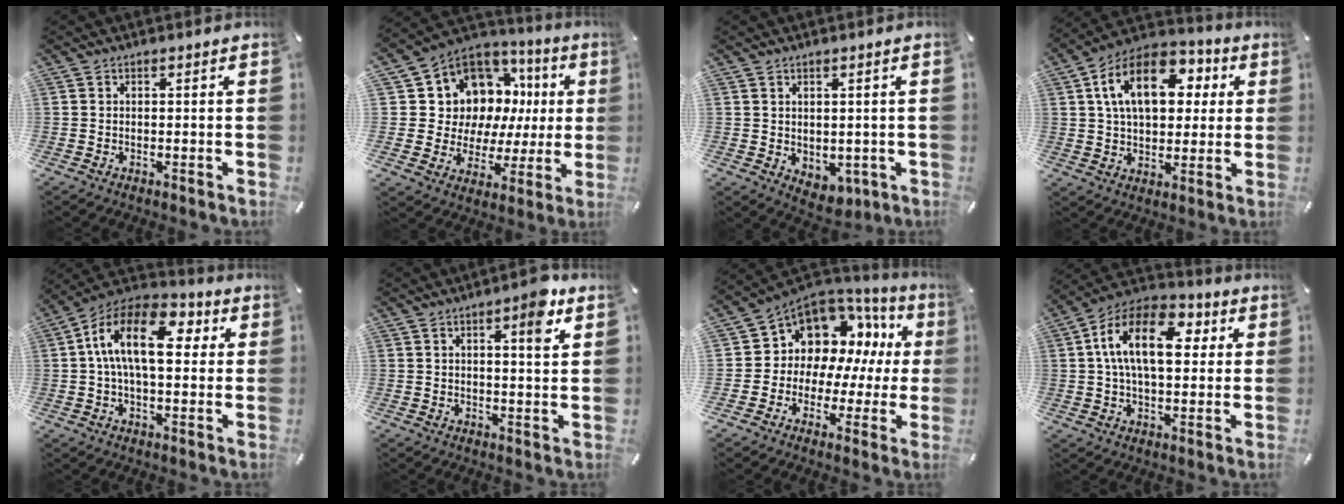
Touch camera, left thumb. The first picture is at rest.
{"total": 11.0, "force": [4.7, 9.6, 2.5], "torque": [-0.046, -0.070, 0.100]}
{"total": 3.1, "force": [1.0, 2.7, 1.1], "torque": [-0.005, -0.005, 0.019]}
{"total": 17.2, "force": [5.3, 11.1, 12.0], "torque": [-0.224, 0.003, 0.089]}
{"total": 16.8, "force": [3.3, 9.4, 13.5], "torque": [-0.252, 0.005, 0.055]}
{"total": 6.7, "force": [3.2, 1.7, 5.6], "torque": [-0.069, -0.014, 0.043]}
{"total": 9.2, "force": [3.5, 8.1, 2.7], "torque": [-0.055, -0.050, 0.069]}
{"total": 16.3, "force": [3.8, 9.6, 12.6], "torque": [-0.237, 0.004, 0.061]}